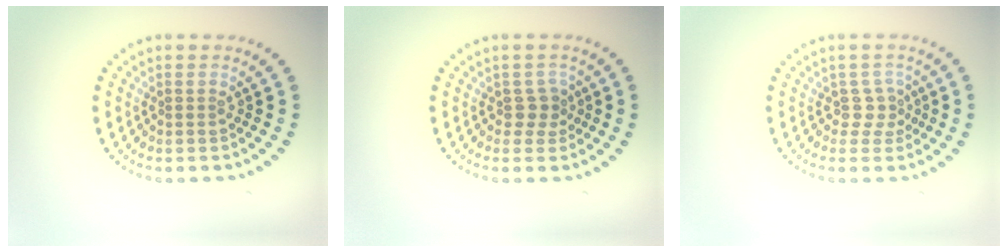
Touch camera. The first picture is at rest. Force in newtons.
{"total": 1.6, "press": 1.3, "slide": 0.9}
{"total": 1.7, "press": 1.3, "slide": 1.1}